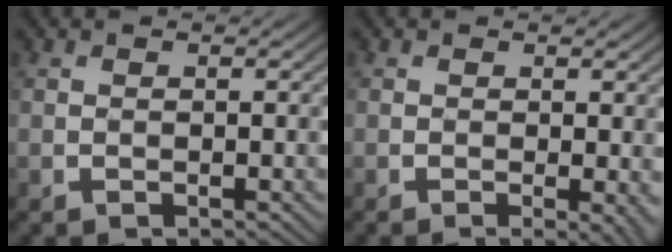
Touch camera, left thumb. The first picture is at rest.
{"total": 2.4, "force": [-0.4, 0.4, 2.3], "torque": [-0.031, -0.002, -0.008]}